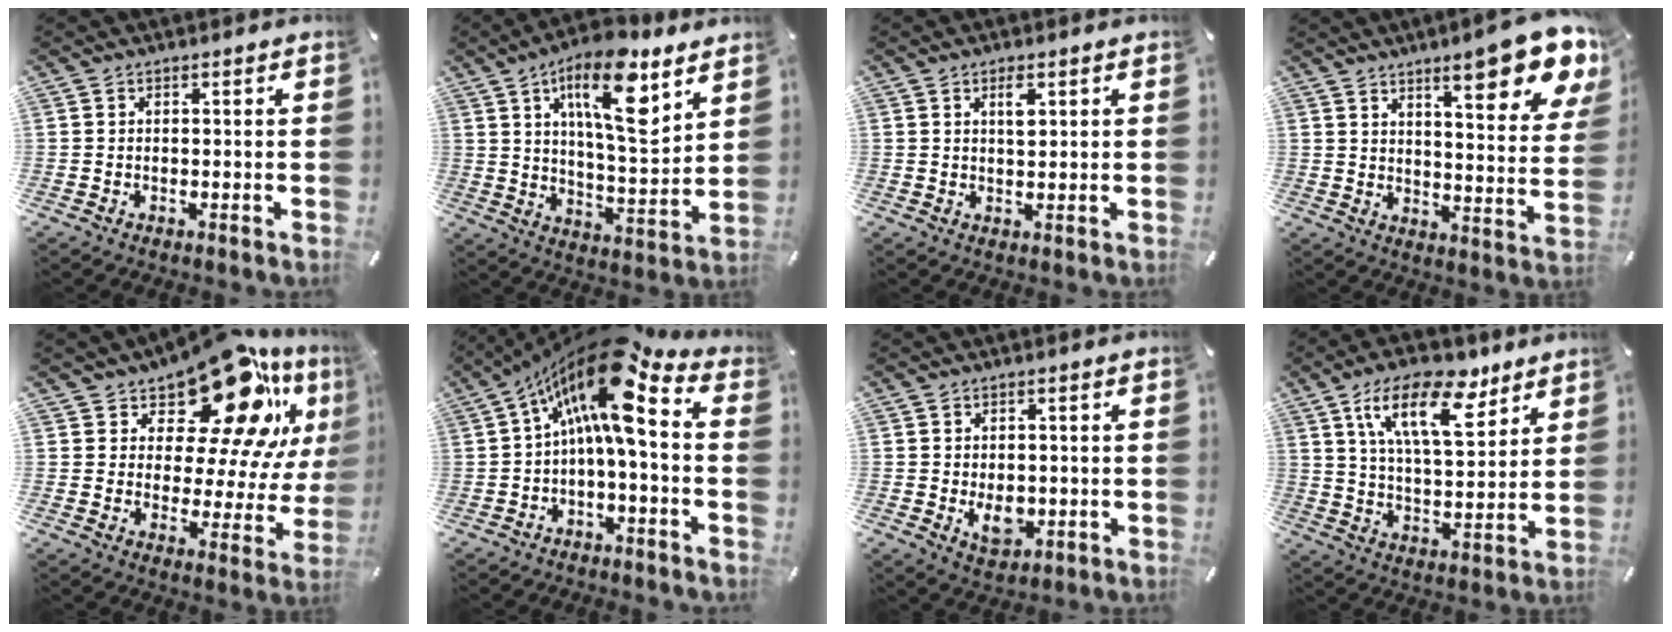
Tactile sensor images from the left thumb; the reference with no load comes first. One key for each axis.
{"total": 17.9, "fx": 9.6, "fy": 6.0, "fz": 13.9, "tx": -0.226, "ty": -0.039, "tz": 0.152}
{"total": 3.0, "fx": 1.3, "fy": 1.1, "fz": 2.5, "tx": -0.037, "ty": -0.003, "tz": 0.017}
{"total": 16.1, "fx": 10.5, "fy": 4.2, "fz": 11.5, "tx": -0.155, "ty": -0.068, "tz": 0.165}
{"total": 20.5, "fx": 14.6, "fy": 7.9, "fz": 12.0, "tx": -0.178, "ty": -0.117, "tz": 0.242}
{"total": 16.8, "fx": 5.4, "fy": 5.7, "fz": 14.8, "tx": -0.271, "ty": -0.036, "tz": 0.079}
{"total": 5.8, "fx": -0.7, "fy": 4.2, "fz": 4.0, "tx": -0.071, "ty": -0.007, "tz": -0.013}
{"total": 17.8, "fx": 10.6, "fy": 8.1, "fz": 11.8, "tx": -0.199, "ty": -0.040, "tz": 0.180}